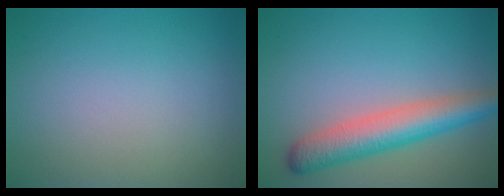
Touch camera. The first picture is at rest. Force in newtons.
{"total": 5.6, "press": 5.6, "slide": 0.2}